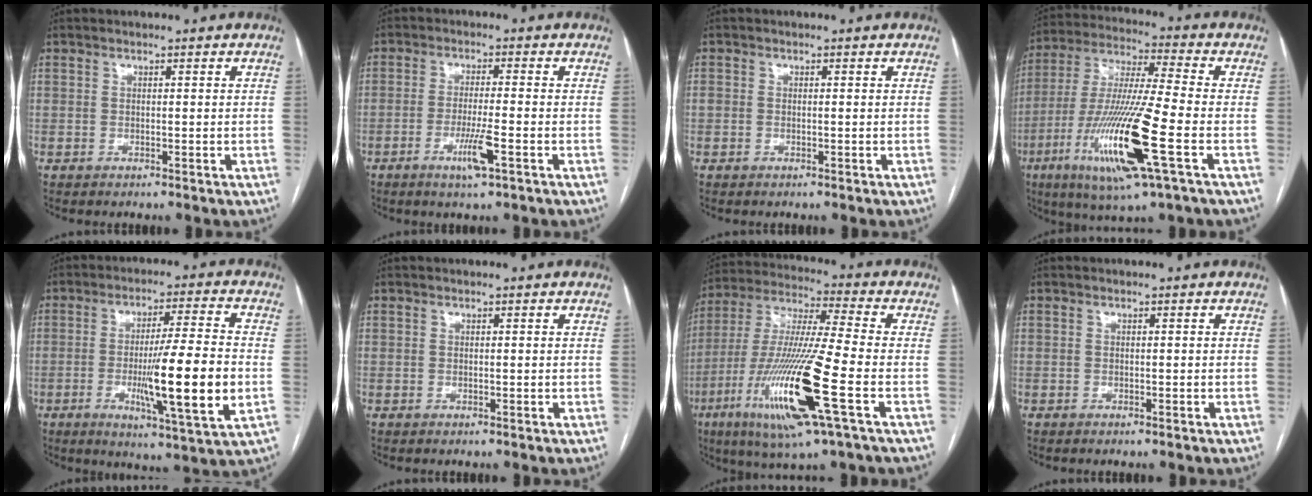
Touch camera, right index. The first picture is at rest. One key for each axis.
{"total": 5.3, "fx": -2.5, "fy": 0.0, "fz": 4.7, "tx": -0.091, "ty": -0.010, "tz": -0.045}
{"total": 0.8, "fx": -0.1, "fy": 0.6, "fz": 0.4, "tx": -0.009, "ty": 0.007, "tz": 0.001}
{"total": 18.8, "fx": -6.6, "fy": 0.7, "fz": 17.6, "tx": -0.370, "ty": -0.028, "tz": -0.122}
{"total": 15.1, "fx": -2.9, "fy": 0.1, "fz": 14.8, "tx": -0.244, "ty": -0.019, "tz": -0.049}
{"total": 0.0}
{"total": 19.7, "fx": -7.0, "fy": 0.7, "fz": 18.4, "tx": -0.396, "ty": -0.032, "tz": -0.133}
{"total": 0.0}